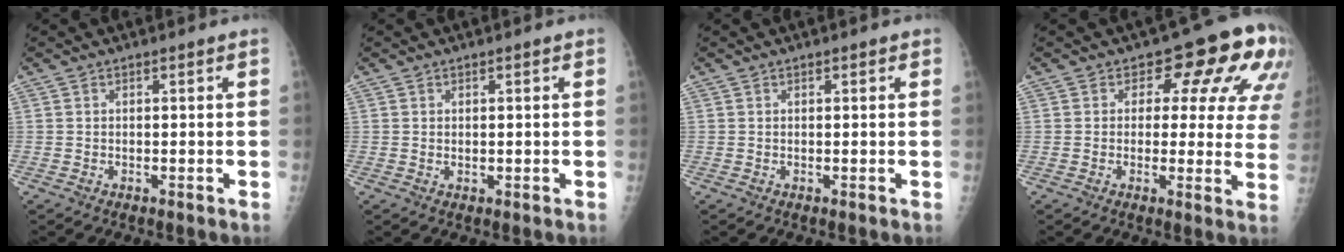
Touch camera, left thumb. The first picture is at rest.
{"total": 0.7, "force": [0.2, 0.5, 0.5], "torque": [-0.006, -0.002, 0.005]}
{"total": 0.5, "force": [0.3, 0.3, 0.3], "torque": [-0.003, -0.001, 0.002]}
{"total": 13.2, "force": [5.7, 7.4, 9.4], "torque": [-0.059, -0.020, 0.048]}